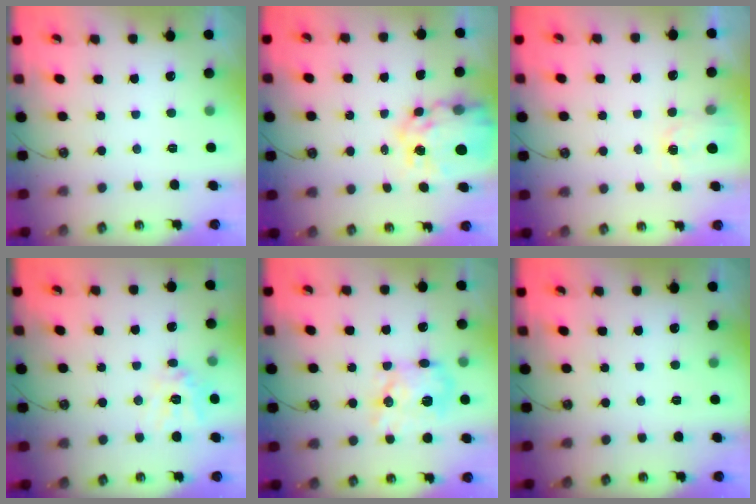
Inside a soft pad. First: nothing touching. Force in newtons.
{"total": 13.6, "press": 13.6, "slide": 1.4}
{"total": 1.9, "press": 1.9, "slide": 0.3}
{"total": 12.1, "press": 12.1, "slide": 1.1}
{"total": 12.8, "press": 12.8, "slide": 0.2}
{"total": 0.0}